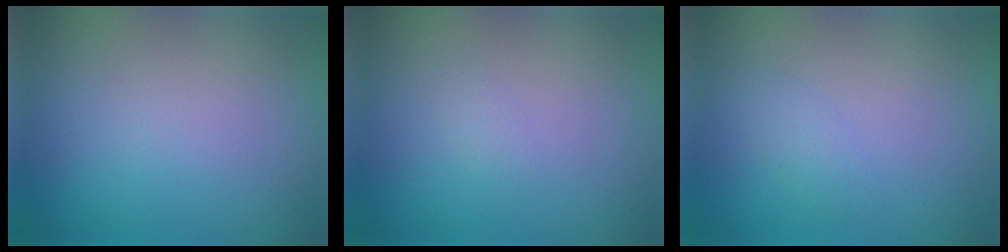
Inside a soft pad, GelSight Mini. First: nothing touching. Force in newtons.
{"total": 0.7, "press": 0.7, "slide": 0.1}
{"total": 1.1, "press": 1.1, "slide": 0.0}